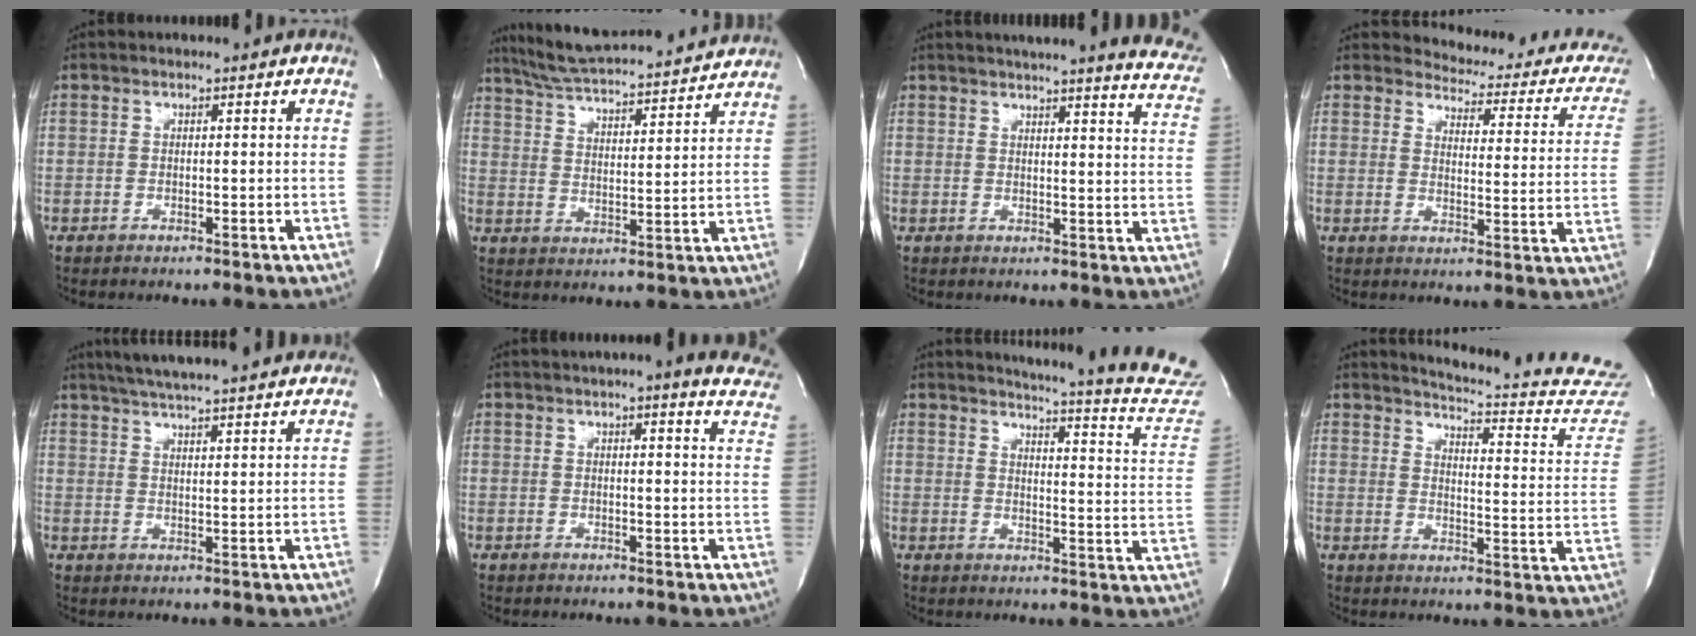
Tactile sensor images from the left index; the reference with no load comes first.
{"total": 19.2, "force": [17.9, 1.6, 6.8], "torque": [-0.114, 0.010, 0.261]}
{"total": 16.9, "force": [15.2, 1.0, 7.3], "torque": [-0.089, -0.058, 0.160]}
{"total": 16.9, "force": [16.0, 4.1, 3.6], "torque": [-0.018, -0.079, 0.154]}
{"total": 21.2, "force": [18.8, 1.8, 9.6], "torque": [-0.163, 0.015, 0.250]}
{"total": 12.8, "force": [11.2, 1.3, 6.2], "torque": [-0.065, -0.030, 0.106]}
{"total": 21.6, "force": [20.7, 0.0, 6.3], "torque": [-0.087, -0.136, 0.219]}
{"total": 21.3, "force": [20.7, 0.1, 4.8], "torque": [-0.068, -0.150, 0.229]}